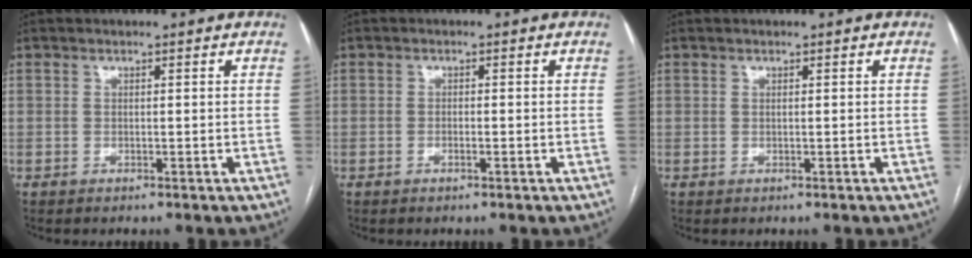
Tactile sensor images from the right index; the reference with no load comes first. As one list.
[{"total": 0.9, "force": [-0.6, 0.3, 0.7], "torque": [-0.014, 0.002, -0.009]}, {"total": 0.0}]